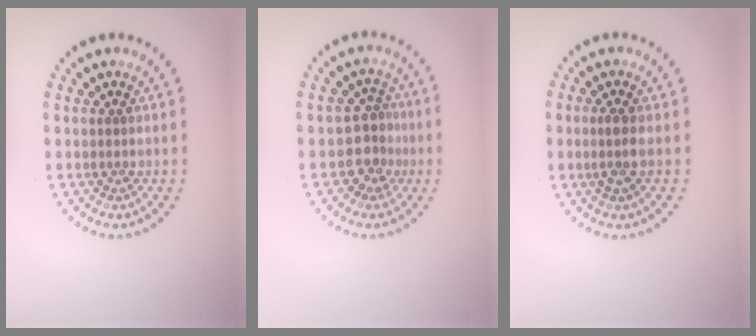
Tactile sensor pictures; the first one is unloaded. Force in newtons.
{"total": 2.6, "press": 2.1, "slide": 1.6}
{"total": 1.4, "press": 1.2, "slide": 0.8}